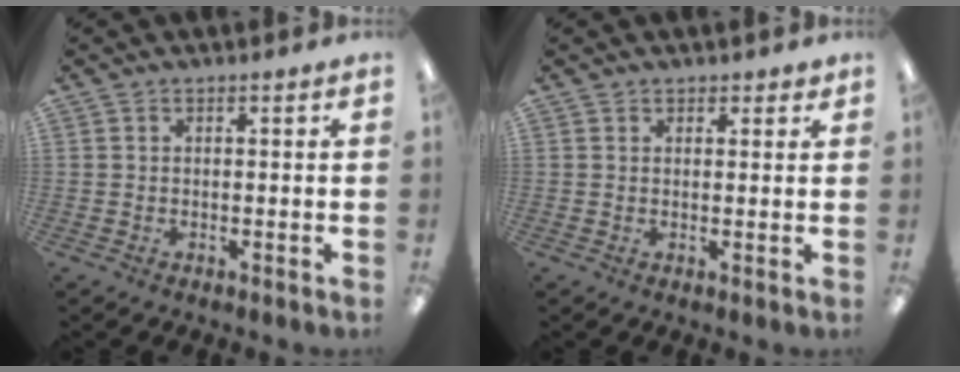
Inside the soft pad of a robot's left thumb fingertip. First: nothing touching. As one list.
[{"total": 1.6, "force": [1.2, 0.9, 0.2], "torque": [0.003, -0.001, 0.021]}]